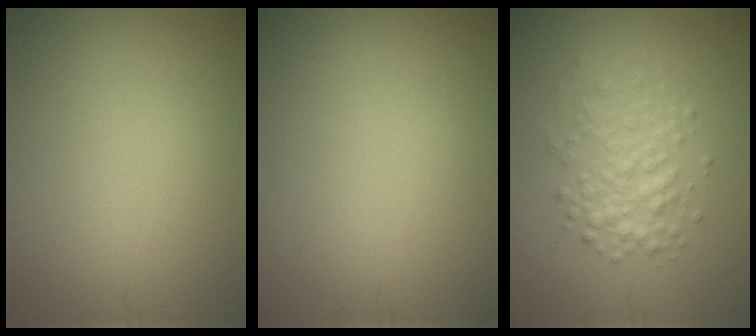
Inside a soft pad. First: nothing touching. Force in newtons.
{"total": 0.0}
{"total": 3.1, "press": 3.1, "slide": 0.1}